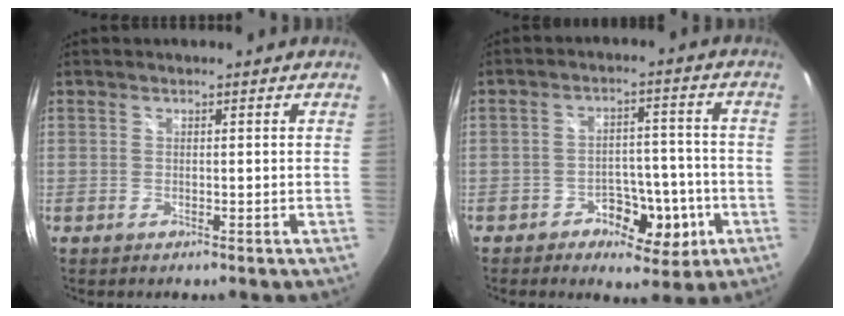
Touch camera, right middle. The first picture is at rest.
{"total": 8.8, "force": [-4.3, 6.1, 4.6], "torque": [-0.075, 0.014, -0.051]}